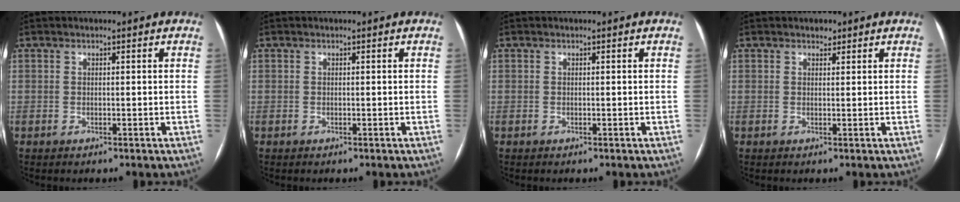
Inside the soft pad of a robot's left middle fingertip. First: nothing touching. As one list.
[{"total": 0.0}, {"total": 0.0}, {"total": 1.1, "force": [0.8, 0.6, 0.3], "torque": [-0.005, -0.001, 0.010]}]